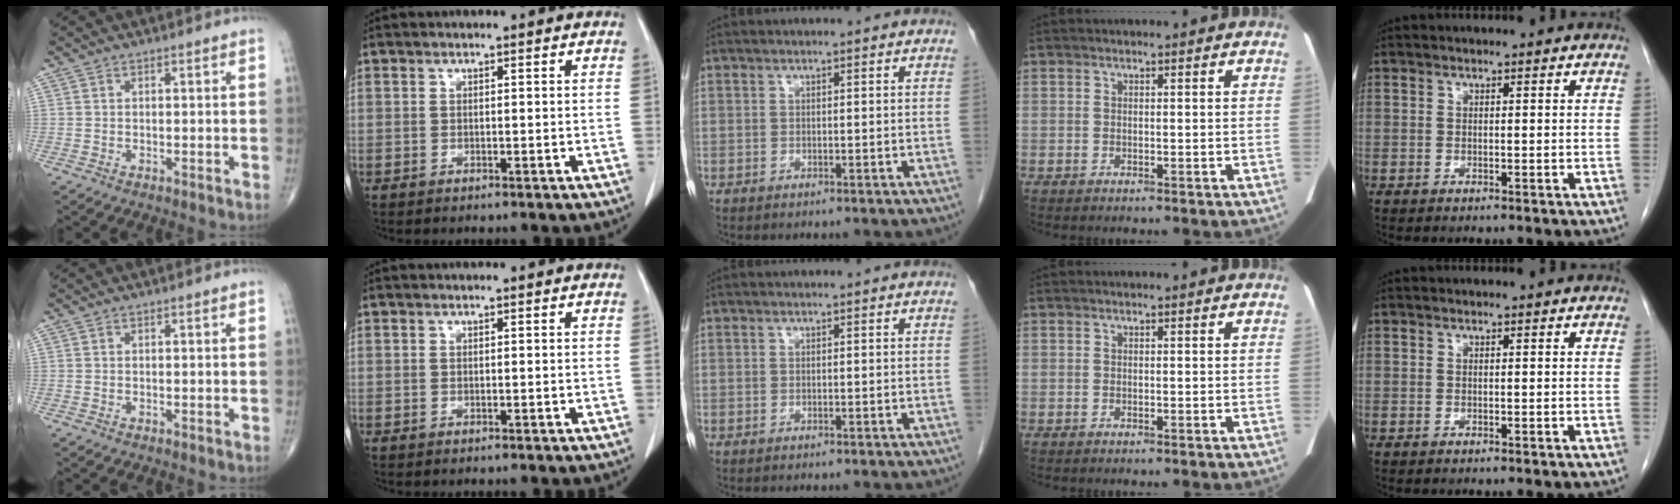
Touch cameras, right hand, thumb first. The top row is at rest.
{}